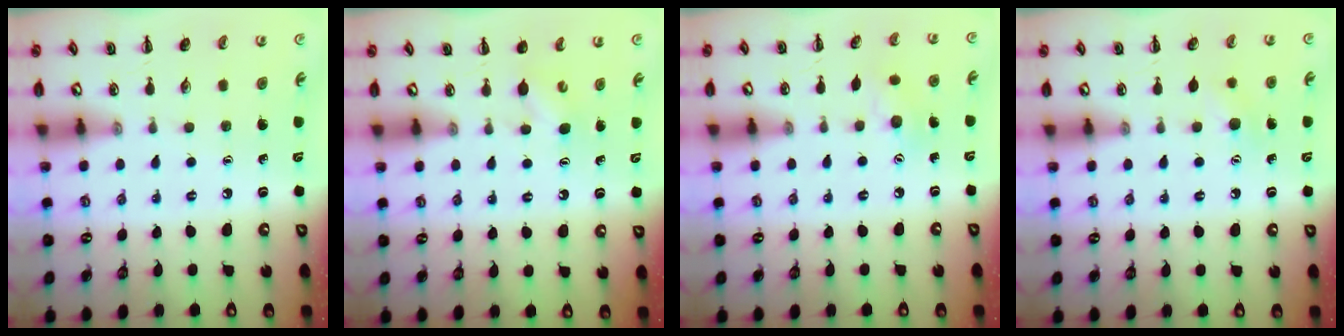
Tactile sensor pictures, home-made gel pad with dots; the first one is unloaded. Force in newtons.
{"total": 2.9, "press": 2.9, "slide": 0.6}
{"total": 6.6, "press": 6.6, "slide": 1.0}
{"total": 5.4, "press": 5.2, "slide": 1.2}